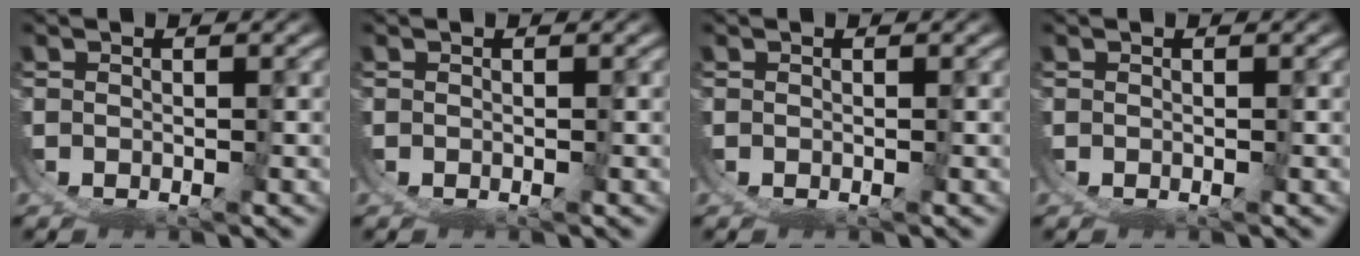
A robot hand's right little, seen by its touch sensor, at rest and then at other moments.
{"total": 0.0}
{"total": 0.0}
{"total": 0.0}